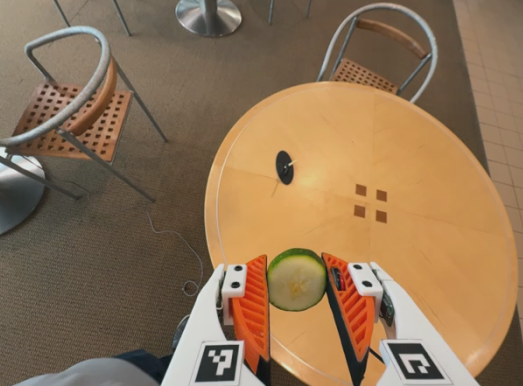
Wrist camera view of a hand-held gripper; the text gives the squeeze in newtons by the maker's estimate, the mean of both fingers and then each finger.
{"total": 9.9, "left": 10.7, "right": 9.2}